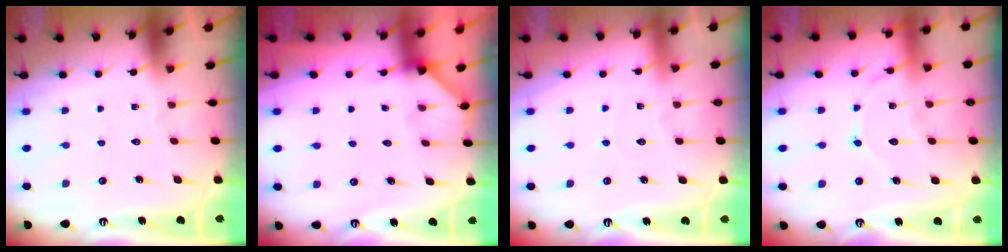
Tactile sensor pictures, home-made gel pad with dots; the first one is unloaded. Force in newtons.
{"total": 2.0, "press": 2.0, "slide": 0.3}
{"total": 2.7, "press": 2.7, "slide": 0.3}
{"total": 10.0, "press": 10.0, "slide": 0.9}